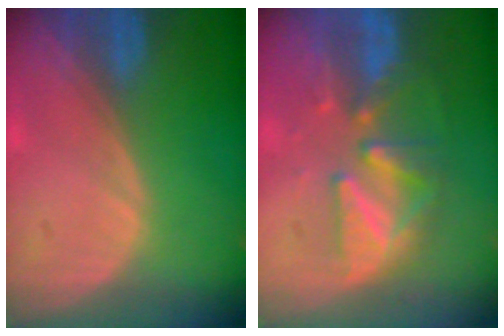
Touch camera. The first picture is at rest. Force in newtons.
{"total": 8.4, "press": 8.0, "slide": 2.4}